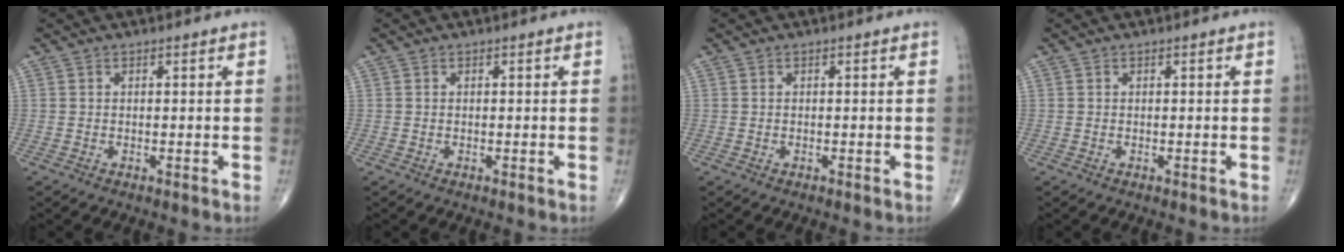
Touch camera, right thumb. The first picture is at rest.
{"total": 0.0}
{"total": 0.0}
{"total": 0.0}